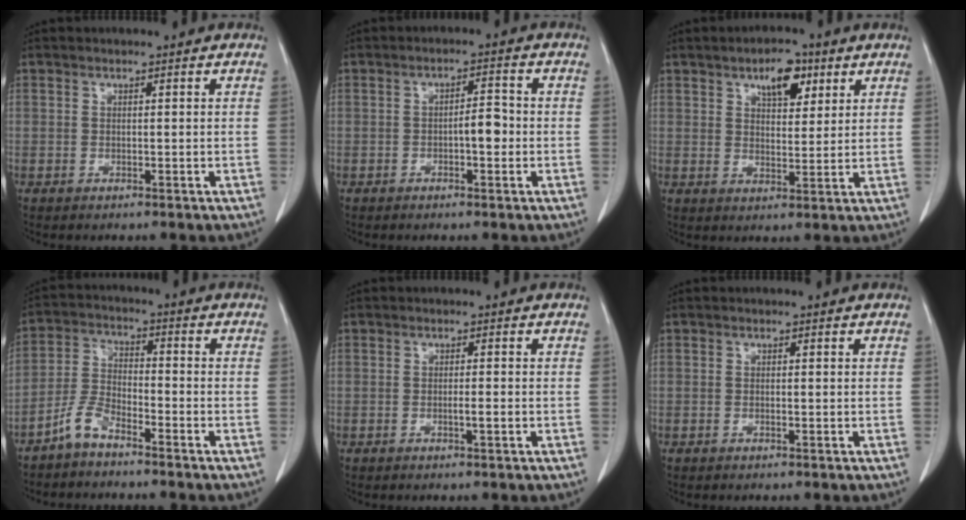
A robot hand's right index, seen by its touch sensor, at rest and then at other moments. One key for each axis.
{"total": 3.3, "fx": -0.7, "fy": 1.1, "fz": 3.1, "tx": -0.043, "ty": 0.009, "tz": -0.008}
{"total": 6.5, "fx": 3.6, "fy": 3.0, "fz": 4.5, "tx": -0.069, "ty": 0.005, "tz": 0.056}
{"total": 5.3, "fx": -4.2, "fy": 1.5, "fz": 2.7, "tx": -0.067, "ty": 0.001, "tz": -0.090}
{"total": 1.3, "fx": -0.3, "fy": 0.0, "fz": 1.3, "tx": -0.022, "ty": 0.001, "tz": -0.004}
{"total": 0.0}